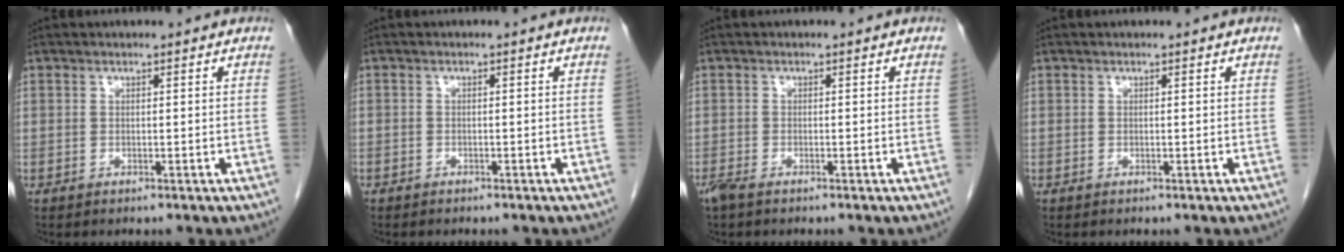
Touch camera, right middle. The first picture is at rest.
{"total": 0.8, "force": [-0.6, 0.6, 0.1], "torque": [-0.007, 0.003, -0.011]}
{"total": 2.0, "force": [-1.6, 0.5, 1.1], "torque": [-0.027, -0.005, -0.031]}
{"total": 0.0}